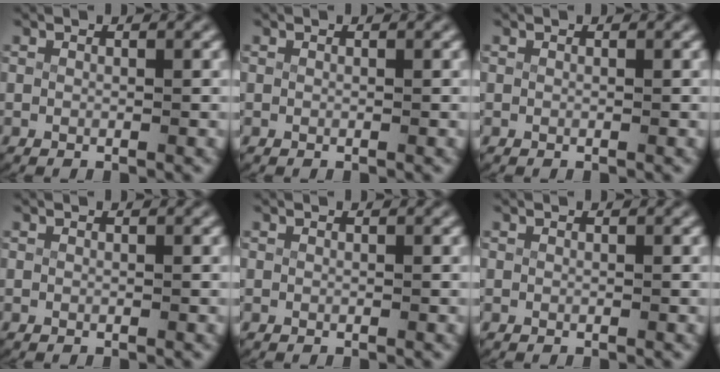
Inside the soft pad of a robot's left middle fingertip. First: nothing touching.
{"total": 0.0}
{"total": 0.0}
{"total": 0.0}
{"total": 0.0}
{"total": 0.0}